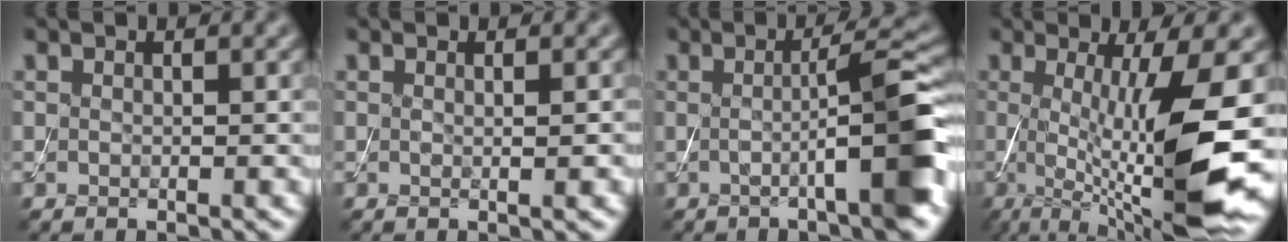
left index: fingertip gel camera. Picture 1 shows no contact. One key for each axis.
{"total": 1.2, "fx": 0.1, "fy": 0.3, "fz": 1.1, "tx": -0.013, "ty": -0.001, "tz": -0.001}
{"total": 8.1, "fx": -0.8, "fy": 1.4, "fz": 8.0, "tx": -0.099, "ty": 0.013, "tz": -0.020}
{"total": 12.1, "fx": -1.1, "fy": 2.4, "fz": 11.8, "tx": -0.181, "ty": -0.017, "tz": -0.010}